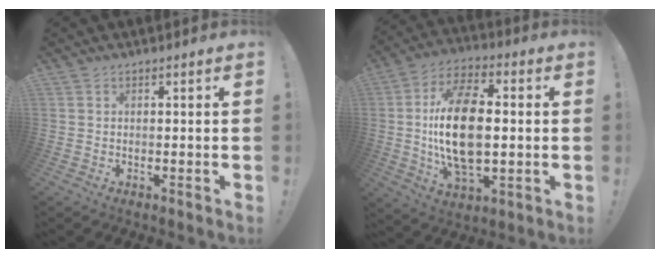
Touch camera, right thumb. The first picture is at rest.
{"total": 19.1, "force": [0.1, 11.0, 15.6], "torque": [-0.293, -0.001, -0.004]}